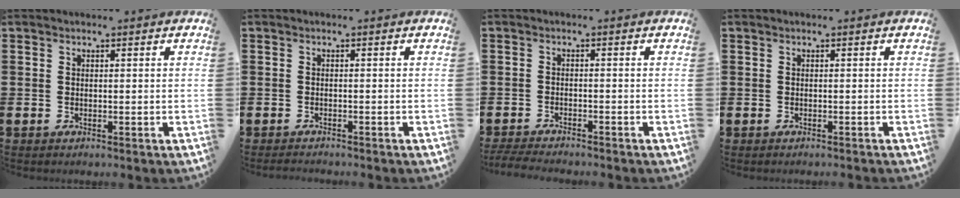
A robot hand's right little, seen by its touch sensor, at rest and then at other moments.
{"total": 0.7, "force": [-0.7, 0.0, 0.1], "torque": [-0.004, -0.002, -0.014]}
{"total": 2.1, "force": [-2.1, 0.0, 0.4], "torque": [-0.007, 0.004, -0.043]}
{"total": 0.0}